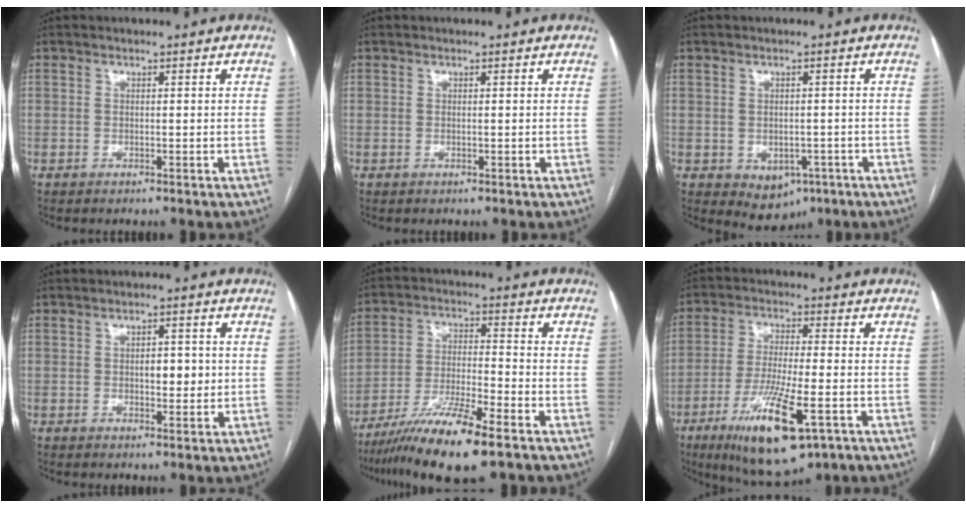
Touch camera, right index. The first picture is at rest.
{"total": 0.0}
{"total": 5.3, "force": [-2.2, 3.9, 2.8], "torque": [-0.032, 0.000, -0.017]}
{"total": 3.7, "force": [0.0, 1.8, 3.3], "torque": [-0.047, 0.002, 0.004]}
{"total": 13.1, "force": [-8.7, 1.0, 9.8], "torque": [-0.183, -0.030, -0.152]}
{"total": 14.7, "force": [-6.8, 2.9, 12.7], "torque": [-0.241, -0.030, -0.107]}